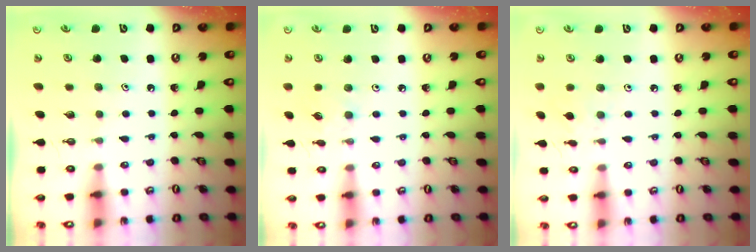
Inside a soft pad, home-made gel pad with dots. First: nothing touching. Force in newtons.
{"total": 1.5, "press": 1.5, "slide": 0.4}
{"total": 2.5, "press": 2.5, "slide": 0.5}